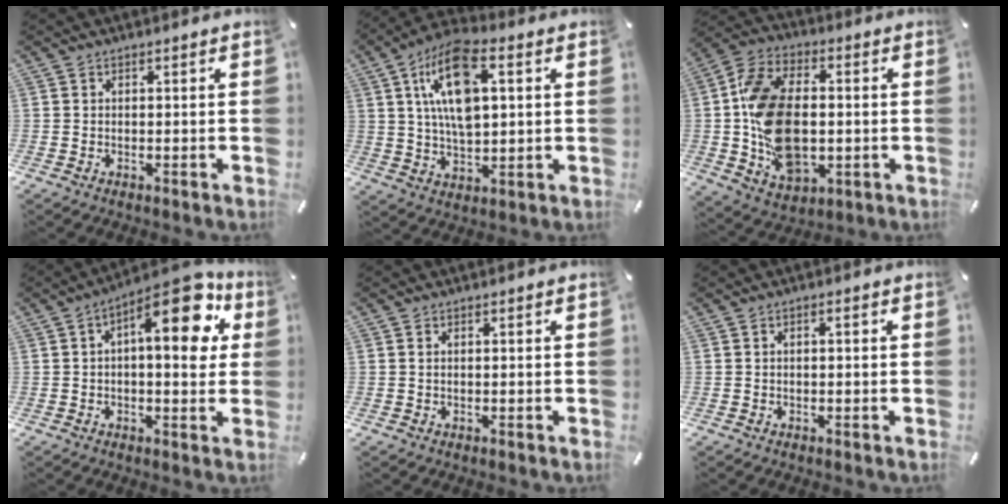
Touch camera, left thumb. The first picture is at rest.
{"total": 15.0, "force": [4.4, 7.5, 12.2], "torque": [-0.242, 0.003, 0.075]}
{"total": 10.6, "force": [-2.0, 8.1, 6.6], "torque": [-0.146, 0.023, -0.031]}
{"total": 15.6, "force": [6.0, 6.6, 12.8], "torque": [-0.162, -0.035, 0.091]}
{"total": 0.5, "force": [0.1, 0.1, 0.5], "torque": [-0.010, 0.000, 0.001]}
{"total": 0.8, "force": [-0.1, 0.3, 0.8], "torque": [-0.014, 0.002, -0.003]}